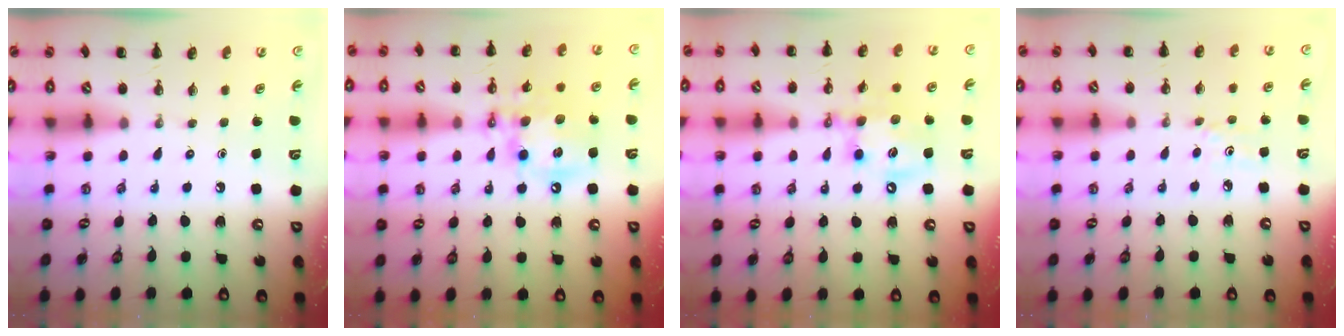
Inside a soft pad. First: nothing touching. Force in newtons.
{"total": 14.4, "press": 14.1, "slide": 3.0}
{"total": 14.3, "press": 14.0, "slide": 3.2}
{"total": 3.1, "press": 3.0, "slide": 0.8}